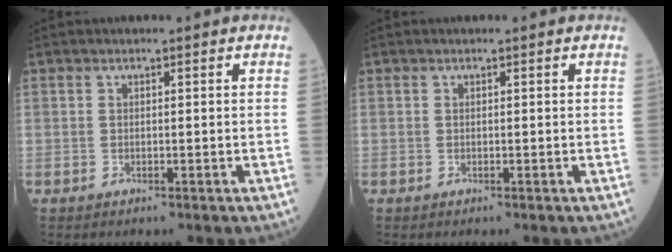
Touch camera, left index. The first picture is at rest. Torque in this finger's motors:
{"motor_torque": [-0.08, 0.09, -0.01, 0.00]}